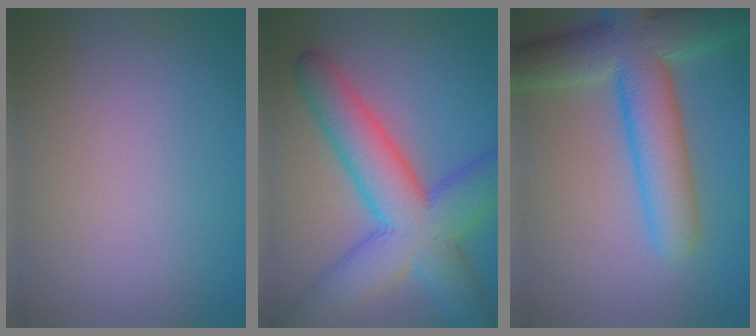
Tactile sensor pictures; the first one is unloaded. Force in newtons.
{"total": 10.5, "press": 10.5, "slide": 0.2}
{"total": 9.4, "press": 9.4, "slide": 0.8}